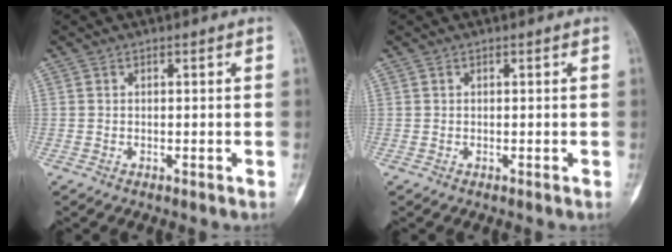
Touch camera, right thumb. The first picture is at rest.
{"total": 0.0}